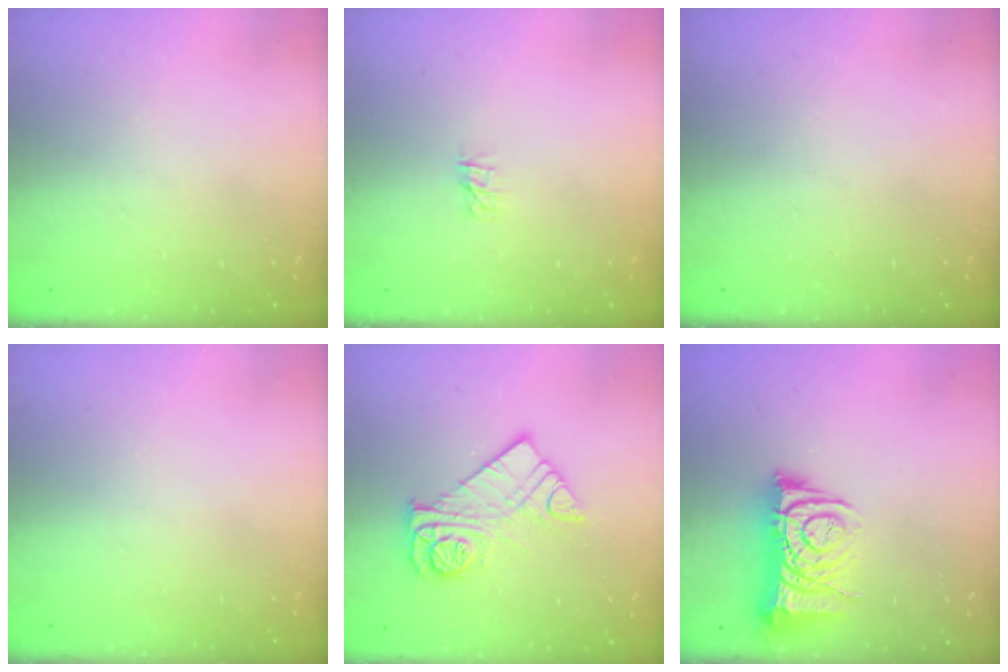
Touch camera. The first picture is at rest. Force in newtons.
{"total": 0.0}
{"total": 0.0}
{"total": 0.0}
{"total": 11.4, "press": 11.4, "slide": 1.0}
{"total": 9.5, "press": 9.4, "slide": 1.1}